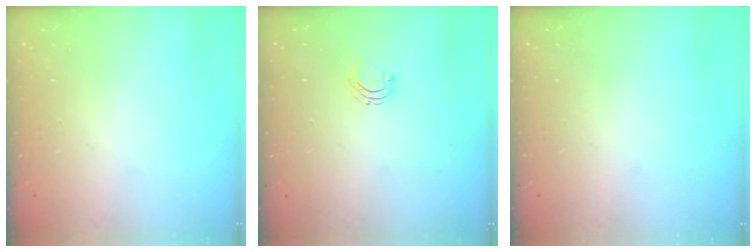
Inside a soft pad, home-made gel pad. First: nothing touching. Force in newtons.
{"total": 4.3, "press": 4.3, "slide": 0.3}
{"total": 0.0}